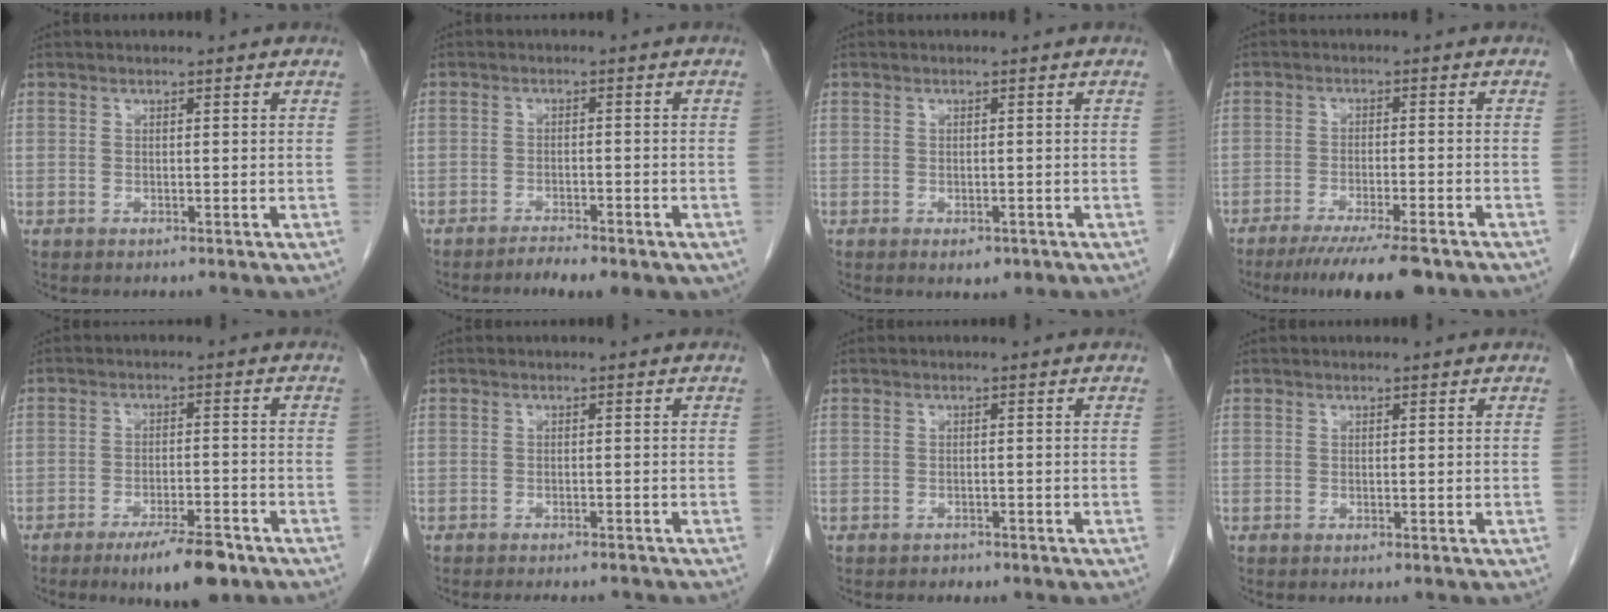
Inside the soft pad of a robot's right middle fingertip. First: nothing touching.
{"total": 5.9, "force": [-4.4, 2.2, 3.3], "torque": [-0.047, 0.003, -0.059]}
{"total": 2.2, "force": [-1.2, 1.2, 1.4], "torque": [-0.017, 0.000, -0.007]}
{"total": 10.8, "force": [-8.4, 1.0, 6.7], "torque": [-0.093, -0.021, -0.129]}
{"total": 7.9, "force": [-5.4, 1.7, 5.4], "torque": [-0.083, -0.007, -0.082]}
{"total": 6.2, "force": [-5.7, 1.5, 2.0], "torque": [-0.022, -0.004, -0.069]}
{"total": 1.5, "force": [-1.3, 0.7, 0.1], "torque": [-0.009, 0.001, -0.018]}
{"total": 0.0}